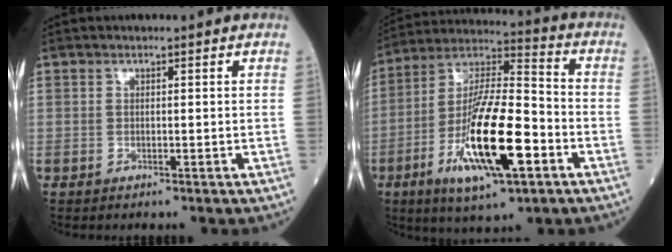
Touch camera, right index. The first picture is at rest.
{"total": 18.2, "force": [-6.2, 3.8, 16.7], "torque": [-0.328, -0.011, -0.104]}